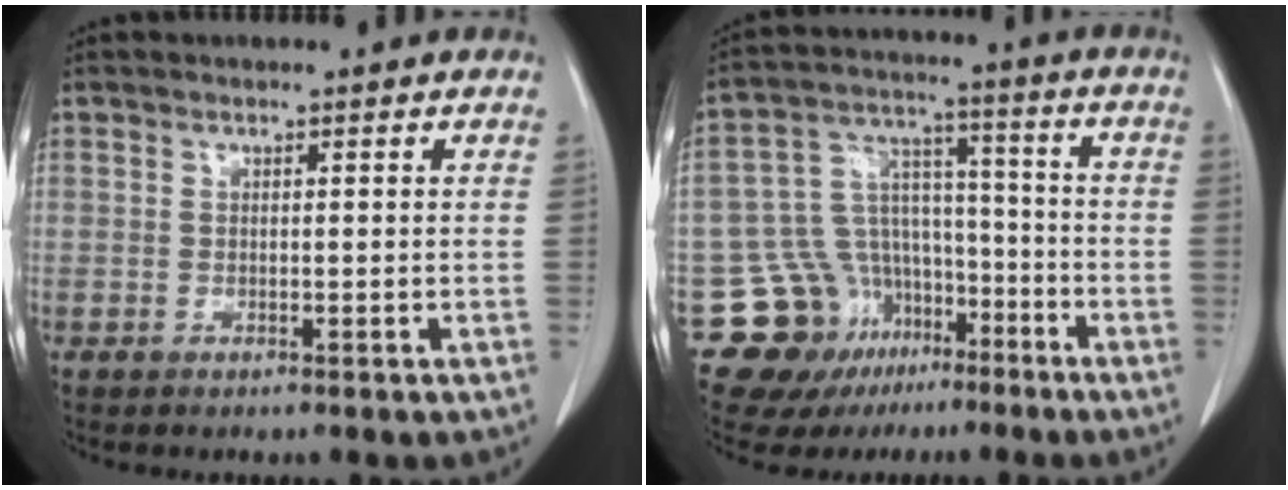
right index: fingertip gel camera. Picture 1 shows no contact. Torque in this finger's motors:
{"motor_torque": [-0.50, -0.26, -0.65, -0.15]}